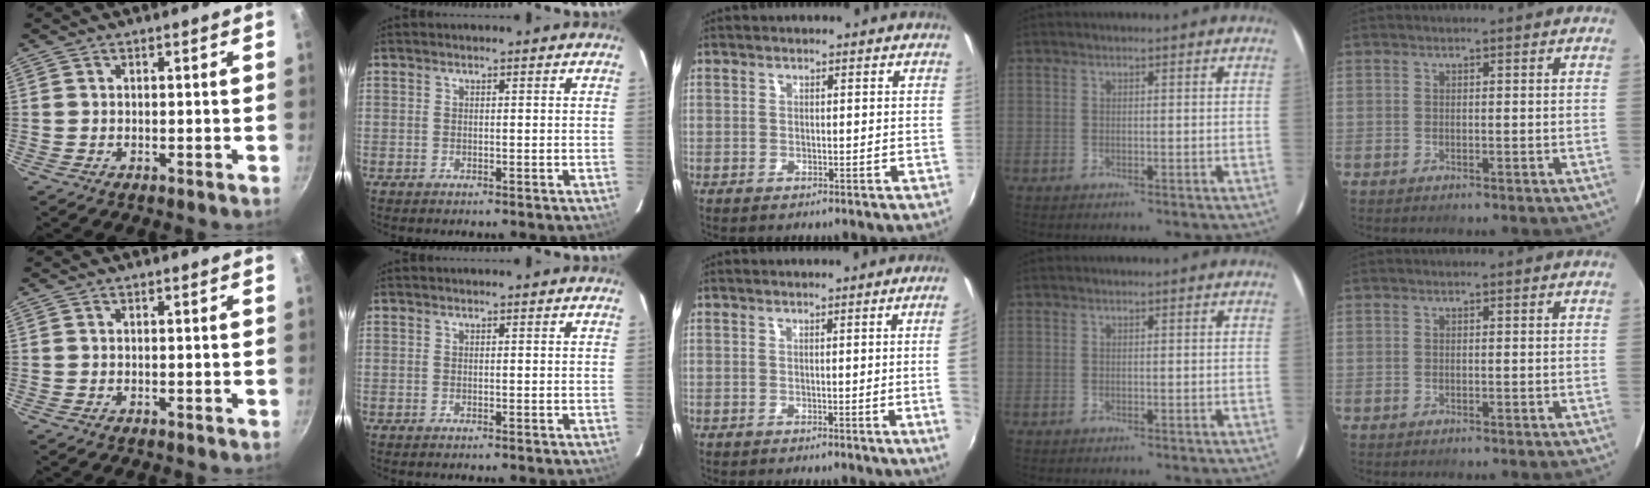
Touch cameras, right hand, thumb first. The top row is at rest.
{"middle": {"total": 4.1, "force": [-0.2, -1.7, 3.7], "torque": [-0.059, -0.010, 0.003]}}